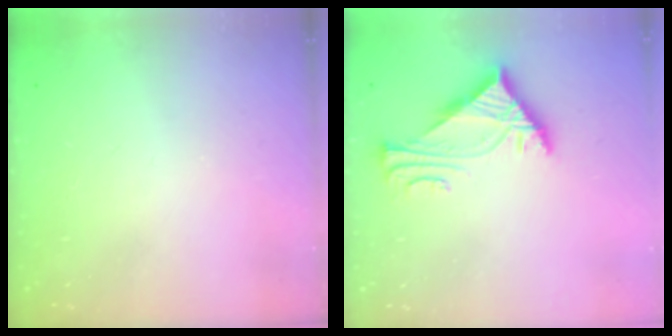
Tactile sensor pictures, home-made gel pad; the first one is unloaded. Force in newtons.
{"total": 5.8, "press": 5.7, "slide": 0.8}